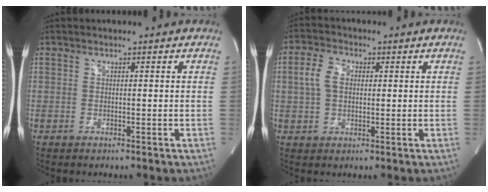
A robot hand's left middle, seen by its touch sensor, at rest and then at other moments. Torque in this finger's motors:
{"motor_torque": [0.70, -0.33, 0.03, 0.03]}